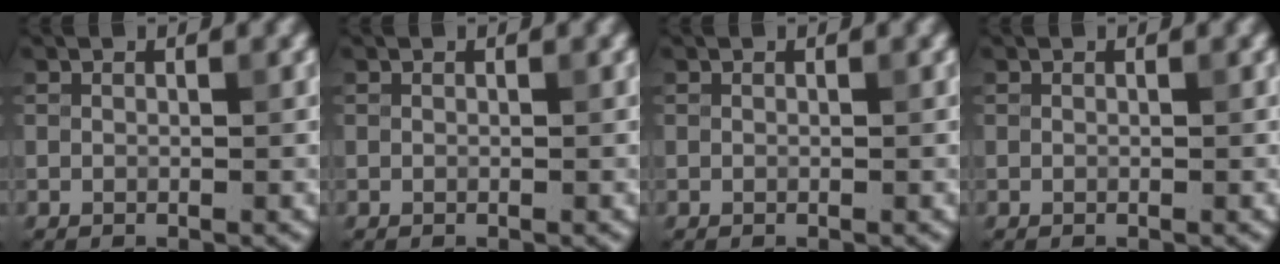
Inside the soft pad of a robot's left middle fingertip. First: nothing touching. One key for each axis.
{"total": 0.0}
{"total": 0.0}
{"total": 0.0}